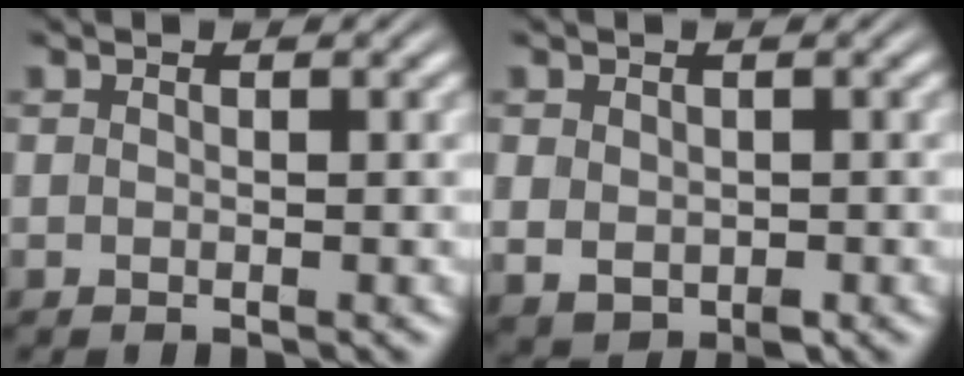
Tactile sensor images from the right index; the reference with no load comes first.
{"total": 3.2, "force": [-0.5, 2.4, 2.0], "torque": [-0.048, -0.024, 0.010]}